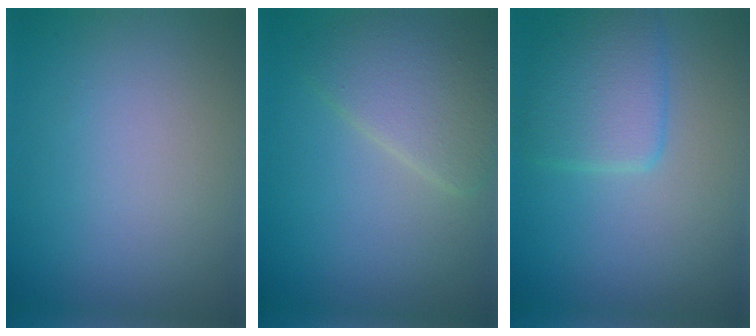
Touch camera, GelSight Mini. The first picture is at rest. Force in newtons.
{"total": 4.0, "press": 4.0, "slide": 0.2}
{"total": 3.8, "press": 3.8, "slide": 0.3}